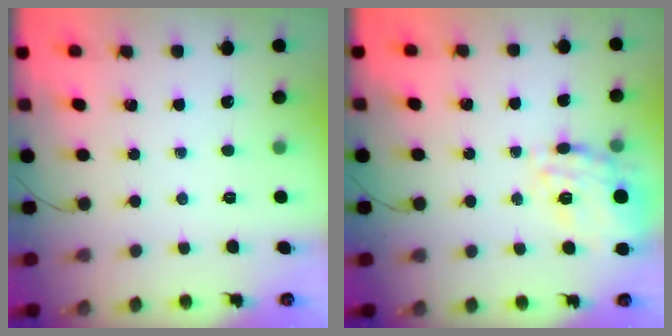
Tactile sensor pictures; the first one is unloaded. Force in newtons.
{"total": 17.9, "press": 17.8, "slide": 1.3}